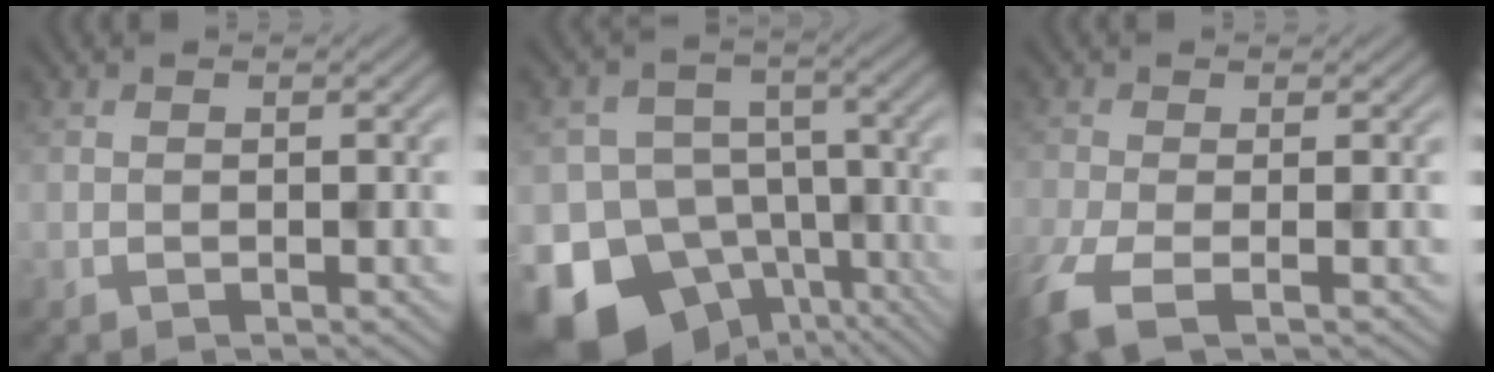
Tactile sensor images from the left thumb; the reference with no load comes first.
{"total": 17.0, "force": [-10.8, 12.0, 5.4], "torque": [-0.126, -0.051, -0.145]}
{"total": 5.1, "force": [-3.0, 1.3, 3.8], "torque": [-0.080, -0.013, -0.062]}